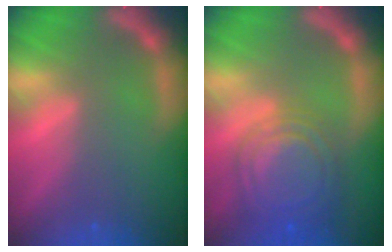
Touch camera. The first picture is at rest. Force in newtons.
{"total": 9.5}